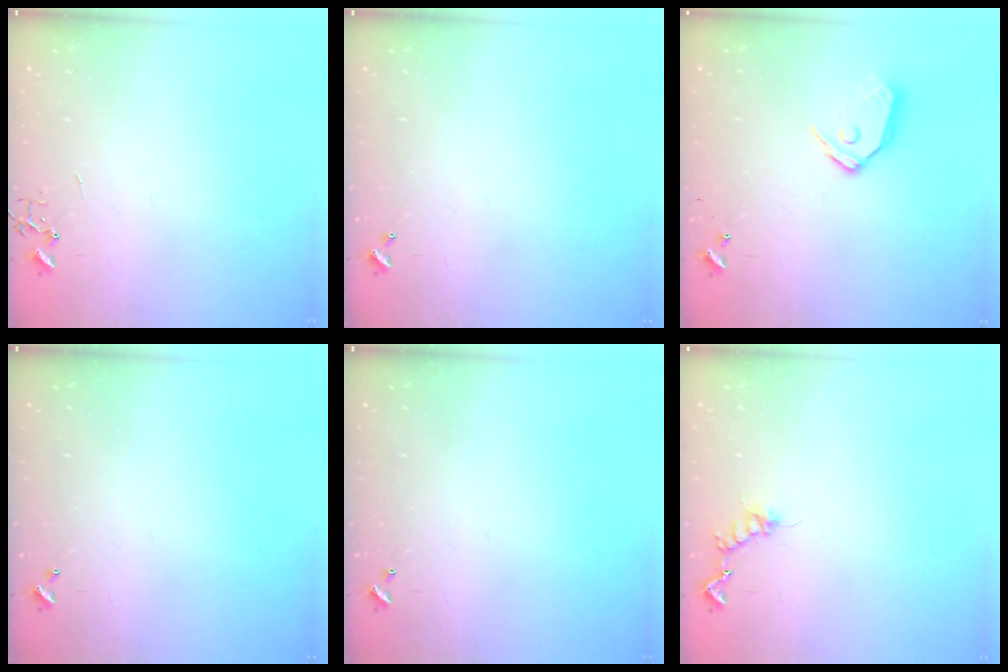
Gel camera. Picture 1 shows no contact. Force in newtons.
{"total": 0.0}
{"total": 11.6, "press": 11.5, "slide": 1.2}
{"total": 0.0}
{"total": 0.0}
{"total": 8.7, "press": 8.6, "slide": 0.7}